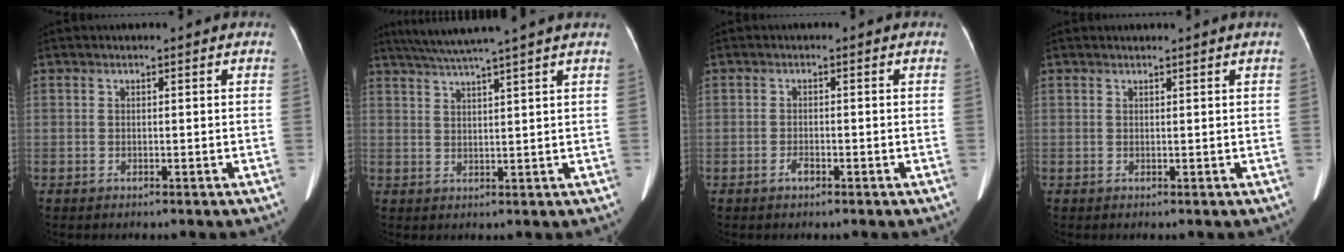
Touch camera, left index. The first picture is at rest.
{"total": 8.7, "force": [7.2, -1.9, 4.5], "torque": [-0.074, 0.020, 0.108]}
{"total": 1.3, "force": [-0.9, 0.4, 0.8], "torque": [-0.017, 0.000, -0.012]}
{"total": 0.8, "force": [0.7, -0.3, 0.3], "torque": [-0.009, 0.000, 0.020]}